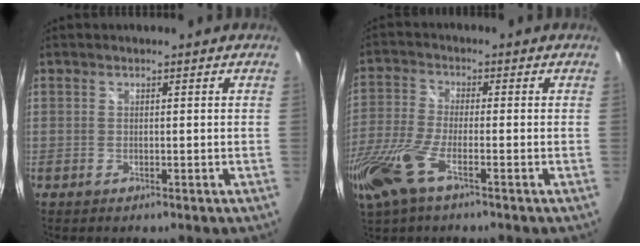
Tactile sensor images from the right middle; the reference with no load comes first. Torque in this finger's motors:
{"motor_torque": [1.07, -1.07, 0.46, 0.11]}